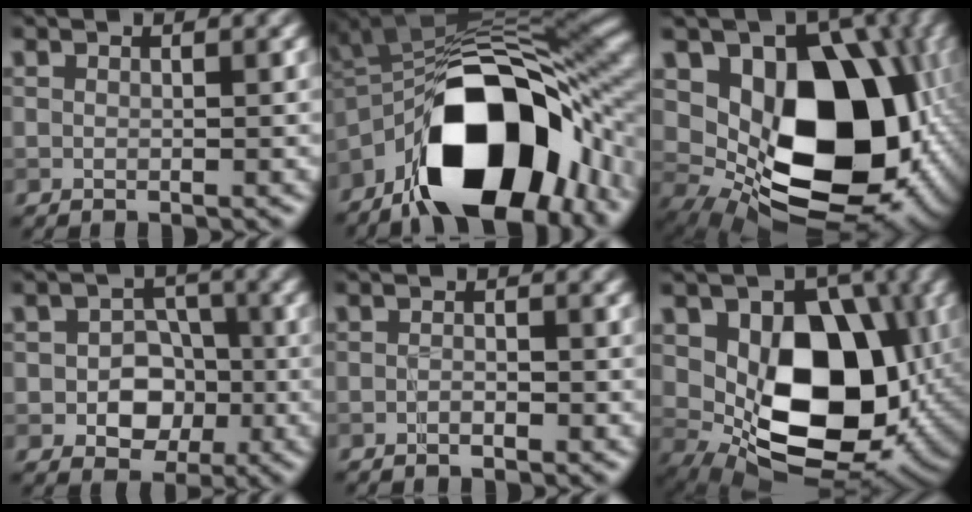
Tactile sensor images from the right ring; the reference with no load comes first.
{"total": 17.2, "force": [-8.1, 8.2, 12.7], "torque": [-0.200, 0.002, -0.144]}
{"total": 15.8, "force": [1.0, 10.9, 11.4], "torque": [-0.154, -0.031, 0.021]}
{"total": 4.9, "force": [-1.3, 3.9, 2.7], "torque": [-0.026, -0.003, -0.032]}
{"total": 1.0, "force": [-0.9, 0.1, 0.5], "torque": [-0.012, -0.001, -0.020]}
{"total": 12.2, "force": [0.6, 8.2, 9.0], "torque": [-0.134, -0.027, 0.014]}